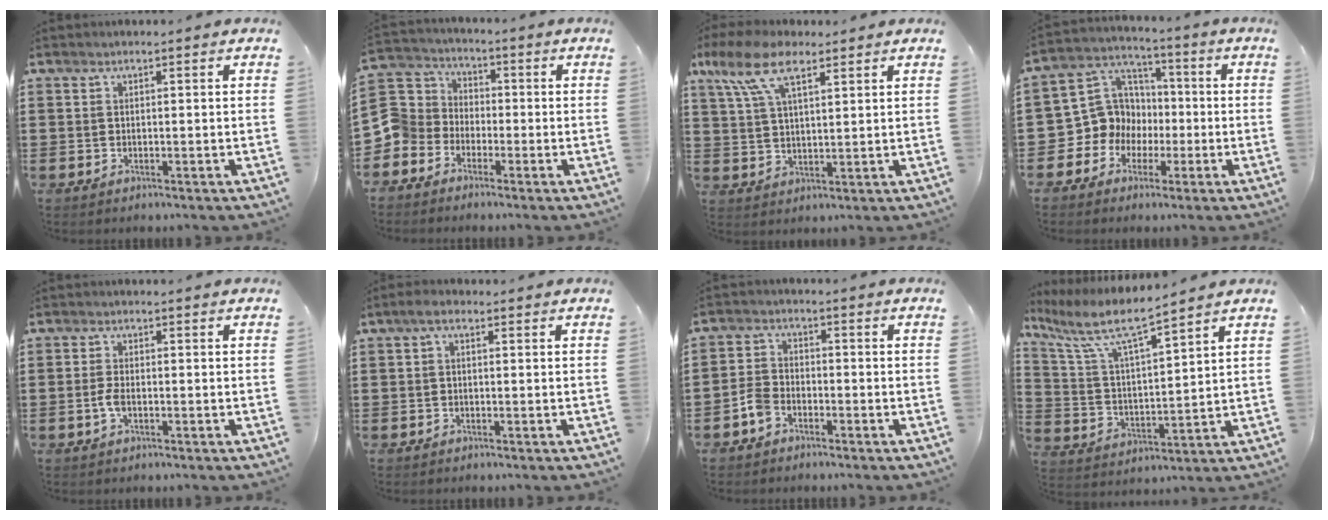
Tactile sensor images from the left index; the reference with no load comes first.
{"total": 6.5, "force": [-2.4, 6.1, 0.5], "torque": [-0.062, 0.006, -0.055]}
{"total": 9.1, "force": [5.6, 3.7, 6.1], "torque": [-0.135, 0.004, 0.104]}
{"total": 9.3, "force": [-1.1, 9.0, 1.8], "torque": [-0.092, -0.004, -0.021]}
{"total": 2.6, "force": [-0.8, 1.0, 2.2], "torque": [-0.064, -0.007, -0.021]}
{"total": 1.4, "force": [-0.5, 0.6, 1.2], "torque": [-0.025, 0.004, -0.012]}
{"total": 3.4, "force": [-2.5, 1.9, 1.5], "torque": [-0.041, 0.004, -0.050]}
{"total": 8.0, "force": [6.5, 1.0, 4.5], "torque": [-0.118, -0.037, 0.106]}